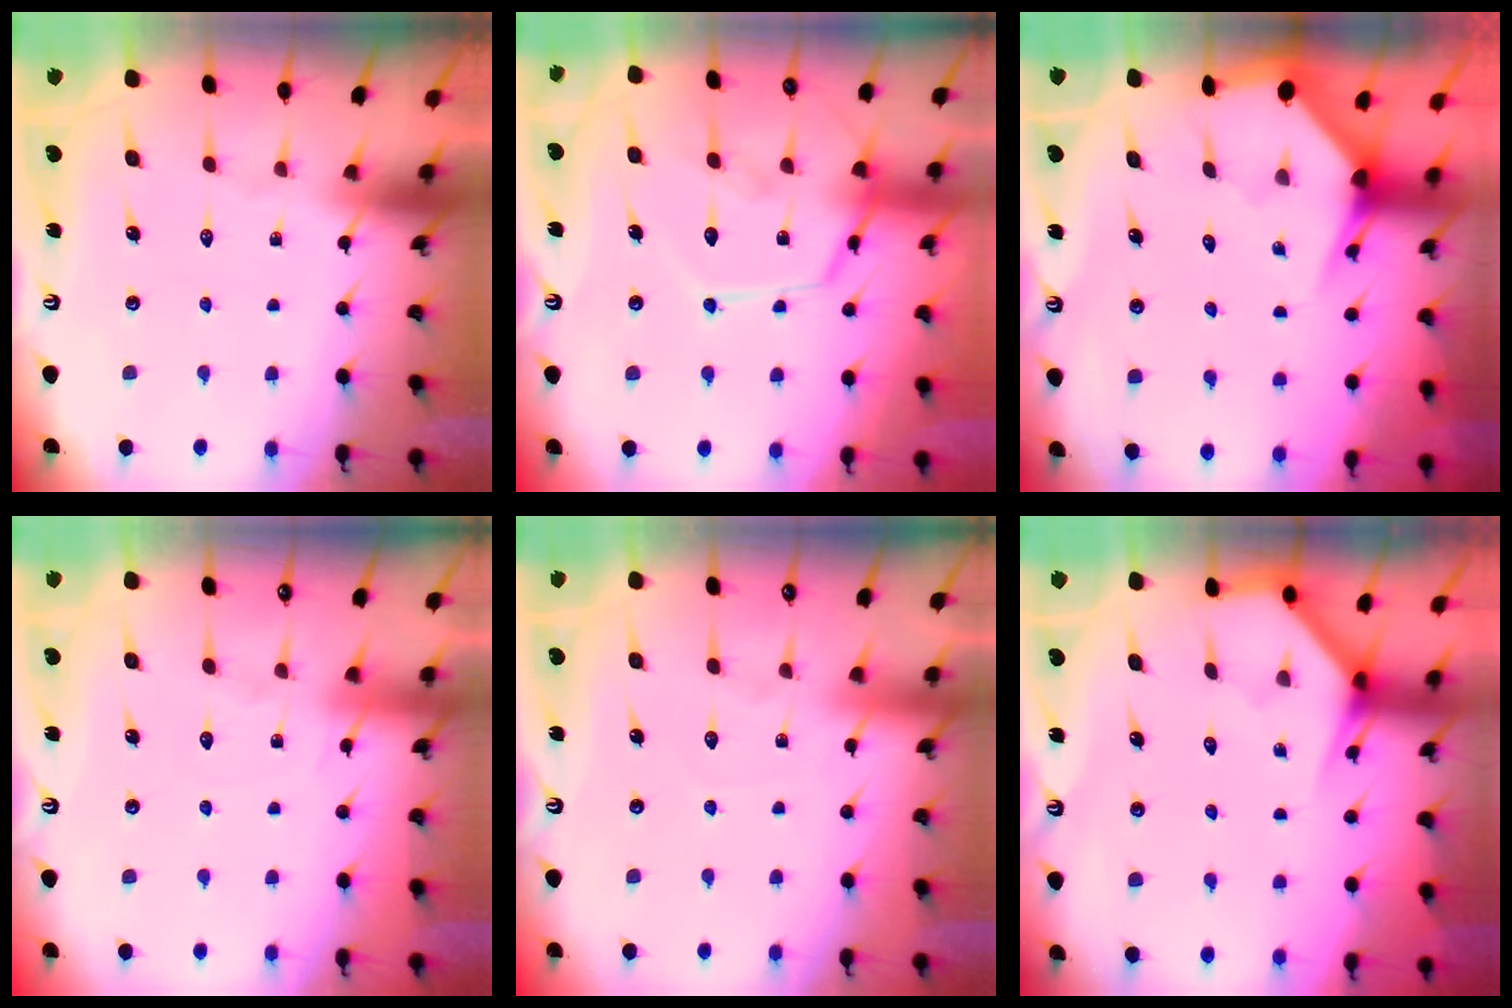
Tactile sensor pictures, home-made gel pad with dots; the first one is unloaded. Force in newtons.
{"total": 14.1, "press": 14.0, "slide": 1.3}
{"total": 3.4, "press": 3.4, "slide": 0.5}
{"total": 5.7, "press": 5.7, "slide": 0.7}
{"total": 3.7, "press": 3.7, "slide": 0.6}
{"total": 3.9, "press": 3.9, "slide": 0.2}